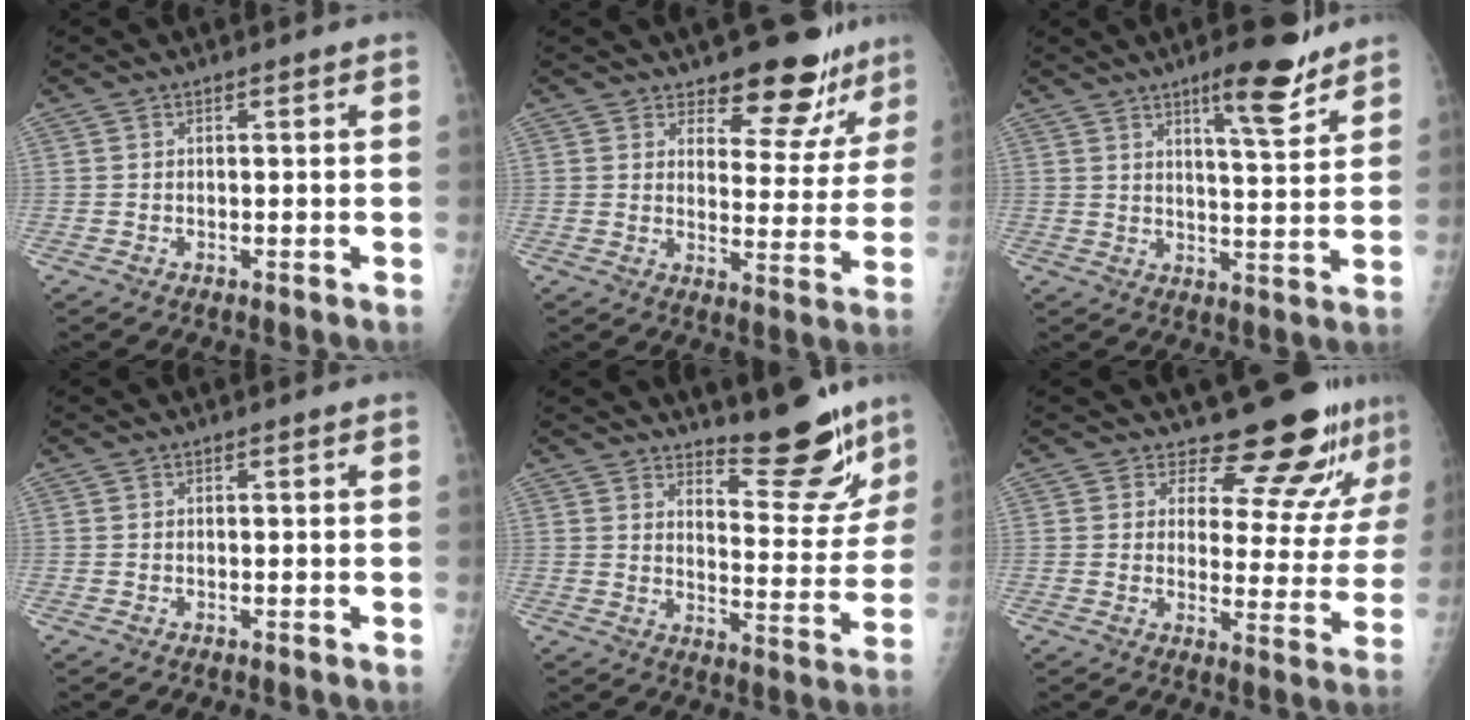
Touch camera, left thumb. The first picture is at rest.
{"total": 12.2, "force": [10.6, 4.9, 3.7], "torque": [-0.002, -0.086, 0.131]}
{"total": 9.6, "force": [6.5, 2.0, 6.7], "torque": [-0.086, -0.043, 0.096]}
{"total": 0.0}
{"total": 13.2, "force": [11.0, 3.5, 6.4], "torque": [-0.050, -0.102, 0.155]}
{"total": 12.9, "force": [11.5, 4.2, 3.9], "torque": [-0.009, -0.096, 0.139]}